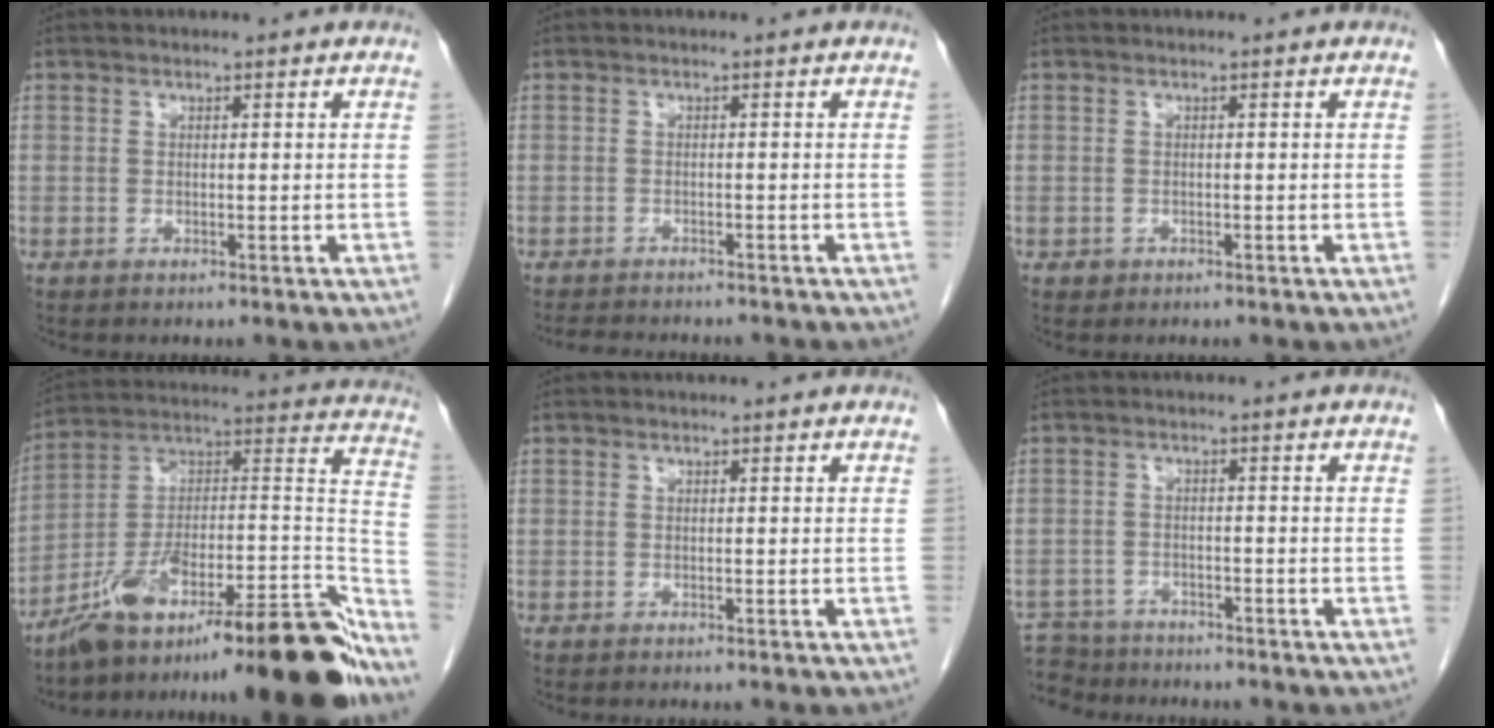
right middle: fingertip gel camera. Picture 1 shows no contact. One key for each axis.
{"total": 7.5, "fx": -6.7, "fy": 1.6, "fz": 2.9, "tx": -0.043, "ty": -0.005, "tz": -0.091}
{"total": 0.6, "fx": -0.3, "fy": 0.5, "fz": 0.0, "tx": -0.007, "ty": 0.002, "tz": -0.004}
{"total": 31.7, "fx": -23.2, "fy": 5.0, "fz": 21.0, "tx": -0.213, "ty": 0.015, "tz": -0.355}
{"total": 0.0}
{"total": 6.2, "fx": -5.8, "fy": 2.2, "fz": -0.1, "tx": 0.002, "ty": 0.000, "tz": -0.101}